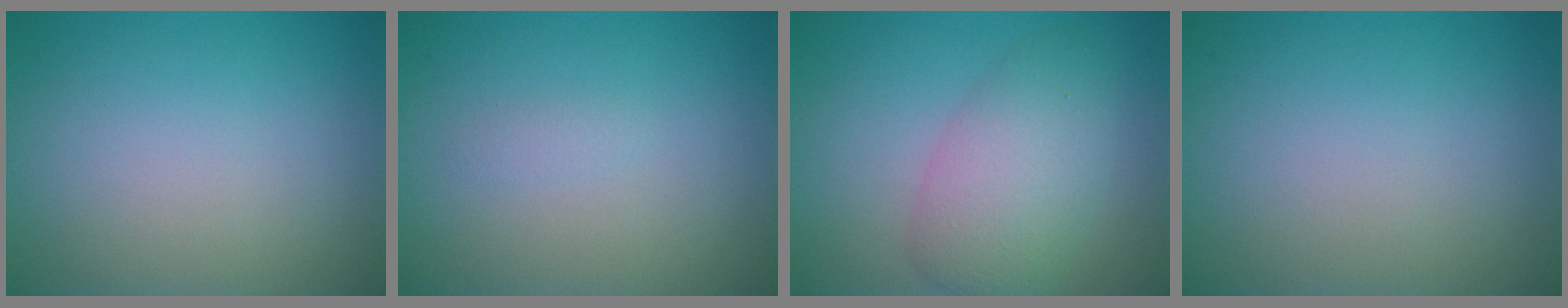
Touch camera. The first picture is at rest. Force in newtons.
{"total": 0.6, "press": 0.6, "slide": 0.1}
{"total": 5.2, "press": 5.2, "slide": 0.3}
{"total": 0.0}